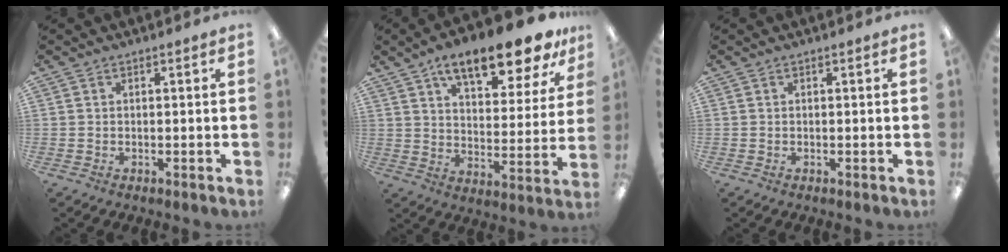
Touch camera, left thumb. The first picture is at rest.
{"total": 15.1, "force": [11.2, 5.0, 8.7], "torque": [-0.126, -0.063, 0.186]}
{"total": 0.0}